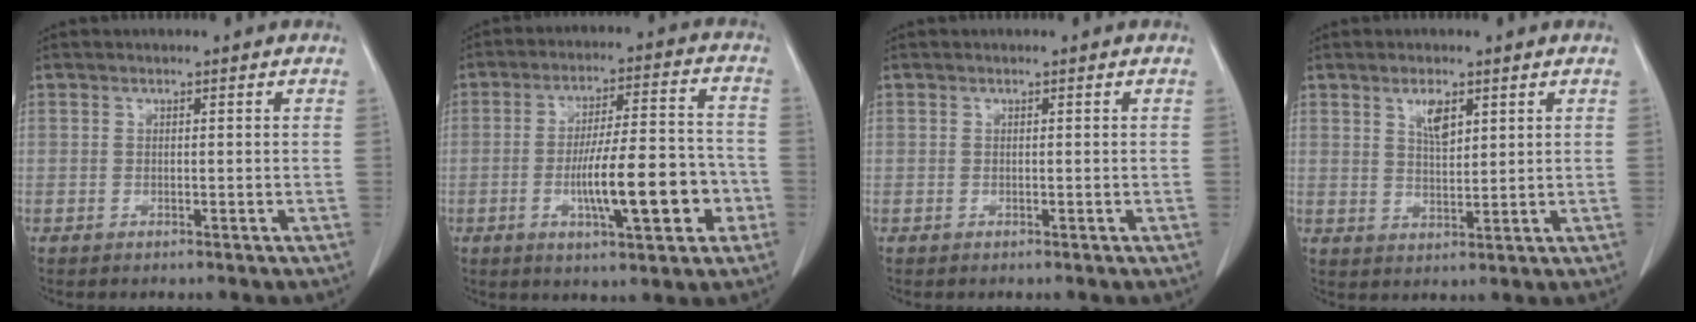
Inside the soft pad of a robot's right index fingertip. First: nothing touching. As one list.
[{"total": 13.2, "force": [-3.9, 2.7, 12.4], "torque": [-0.205, 0.013, -0.057]}, {"total": 0.0}, {"total": 4.0, "force": [2.1, 1.4, 3.1], "torque": [-0.059, 0.001, 0.043]}]